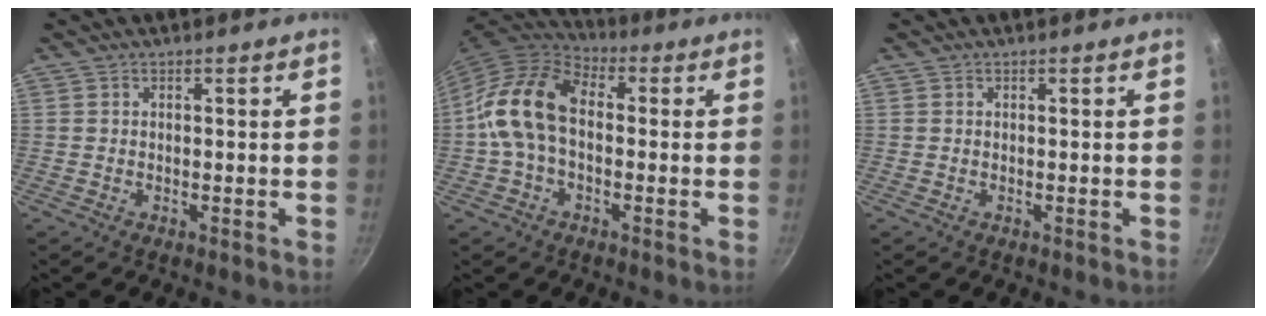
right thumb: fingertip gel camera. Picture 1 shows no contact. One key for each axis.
{"total": 13.4, "fx": -0.4, "fy": 8.8, "fz": 10.1, "tx": -0.174, "ty": 0.035, "tz": -0.029}
{"total": 0.0}